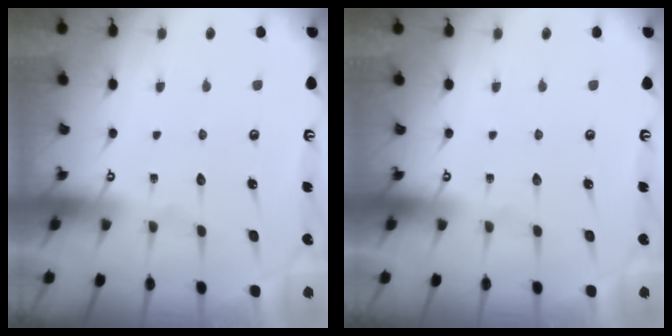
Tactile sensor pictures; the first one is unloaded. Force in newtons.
{"total": 0.0}